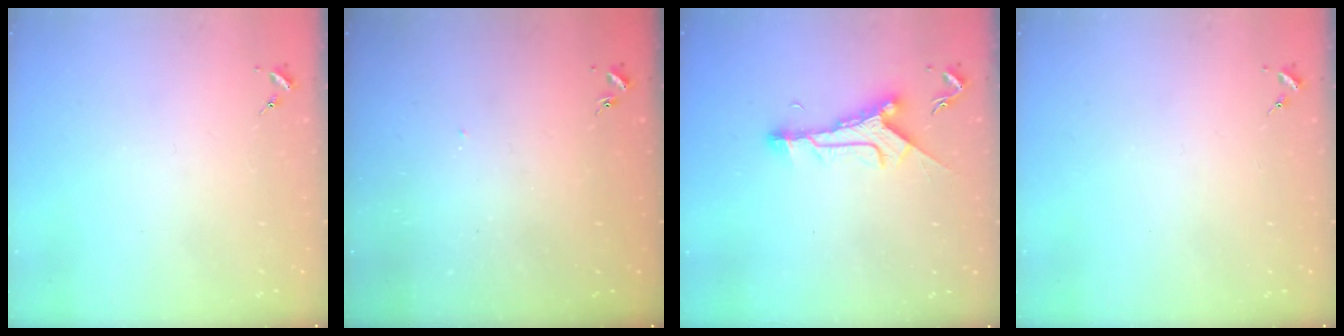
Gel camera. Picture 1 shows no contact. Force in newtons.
{"total": 2.7, "press": 2.7, "slide": 0.1}
{"total": 9.8, "press": 9.8, "slide": 0.6}
{"total": 0.0}